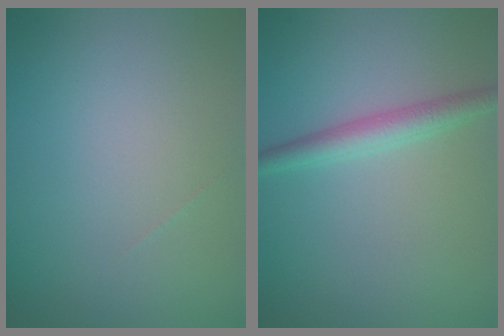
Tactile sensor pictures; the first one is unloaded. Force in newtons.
{"total": 2.4, "press": 2.4, "slide": 0.1}